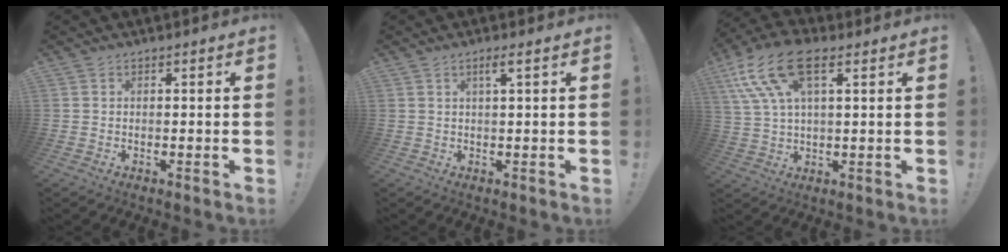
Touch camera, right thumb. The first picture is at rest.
{"total": 2.5, "force": [0.8, -0.2, 2.3], "torque": [-0.046, 0.001, 0.010]}
{"total": 15.7, "force": [7.2, 7.1, 12.1], "torque": [-0.252, -0.012, 0.129]}